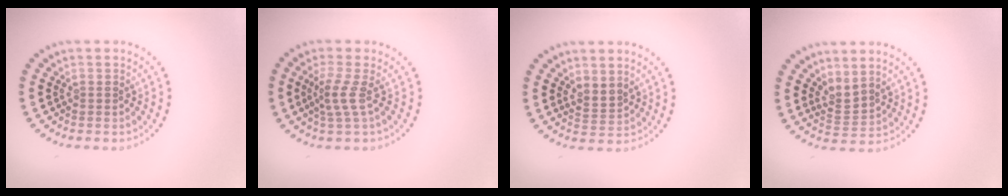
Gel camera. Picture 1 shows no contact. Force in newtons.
{"total": 2.2, "press": 1.6, "slide": 1.5}
{"total": 1.7, "press": 1.4, "slide": 1.0}
{"total": 2.2, "press": 1.5, "slide": 1.6}